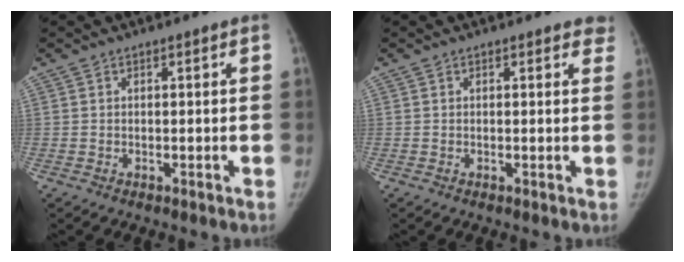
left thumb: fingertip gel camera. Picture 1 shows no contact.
{"total": 2.4, "force": [2.0, 1.1, 0.6], "torque": [0.020, -0.006, 0.008]}